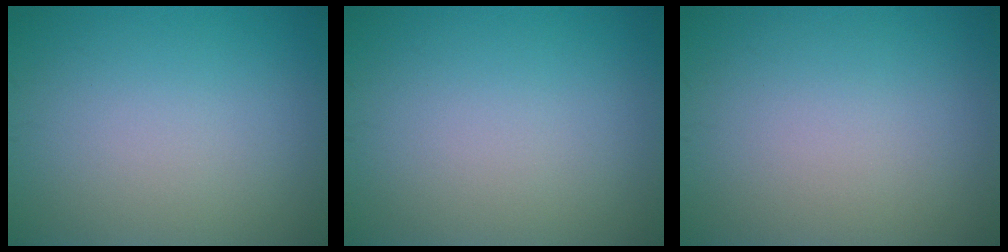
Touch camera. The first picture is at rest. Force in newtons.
{"total": 0.0}
{"total": 0.0}